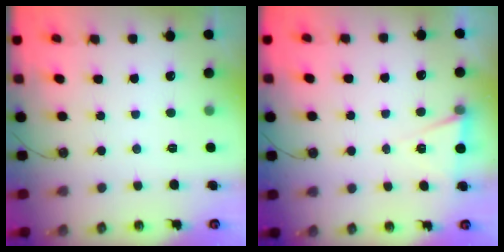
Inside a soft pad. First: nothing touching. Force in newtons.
{"total": 4.9, "press": 2.1, "slide": 4.4}